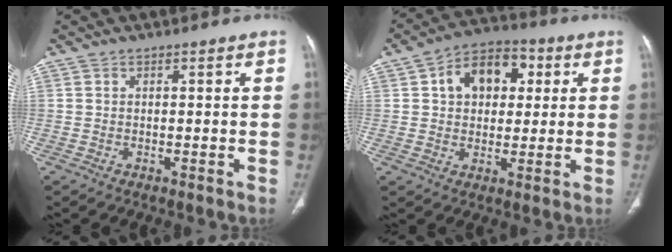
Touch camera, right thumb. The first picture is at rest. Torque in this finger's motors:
{"motor_torque": [-0.54, 0.81, -0.14, 0.23, 0.11]}